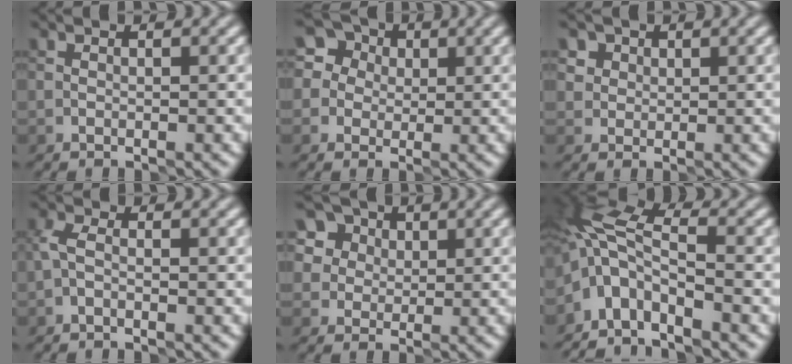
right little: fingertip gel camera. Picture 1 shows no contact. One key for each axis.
{"total": 5.7, "fx": 2.1, "fy": 5.0, "fz": 1.7, "tx": -0.017, "ty": 0.039, "tz": 0.014}
{"total": 3.1, "fx": 1.8, "fy": 2.4, "fz": 0.9, "tx": -0.011, "ty": 0.011, "tz": 0.033}
{"total": 1.6, "fx": -0.4, "fy": 0.9, "fz": 1.3, "tx": -0.030, "ty": 0.008, "tz": -0.012}
{"total": 8.3, "fx": 4.5, "fy": 6.4, "fz": 3.0, "tx": -0.058, "ty": 0.029, "tz": 0.059}
{"total": 5.8, "fx": -3.4, "fy": 2.4, "fz": 4.0, "tx": -0.082, "ty": 0.011, "tz": -0.077}